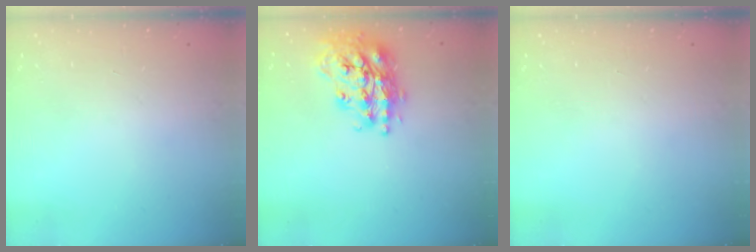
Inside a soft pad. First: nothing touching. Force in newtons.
{"total": 20.1, "press": 20.1, "slide": 1.4}
{"total": 0.0}